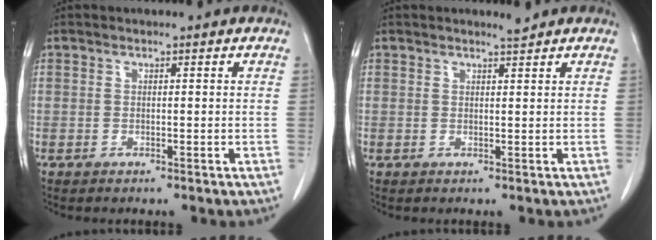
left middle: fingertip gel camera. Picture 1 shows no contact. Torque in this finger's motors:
{"motor_torque": [0.07, -0.06, -0.01, 0.01]}